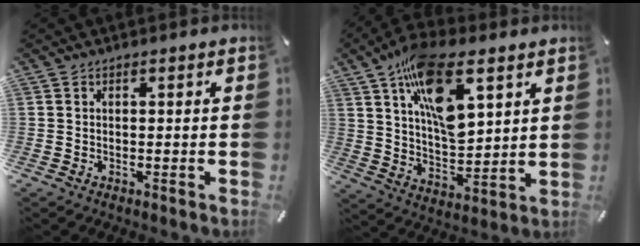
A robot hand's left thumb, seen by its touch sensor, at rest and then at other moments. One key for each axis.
{"total": 17.2, "fx": 8.4, "fy": 8.2, "fz": 12.5, "tx": -0.212, "ty": -0.016, "tz": 0.146}